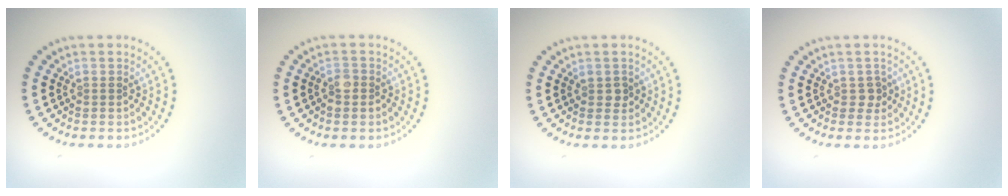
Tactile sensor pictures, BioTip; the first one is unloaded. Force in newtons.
{"total": 1.4, "press": 1.3, "slide": 0.6}
{"total": 0.9, "press": 0.8, "slide": 0.2}
{"total": 1.2, "press": 1.1, "slide": 0.5}